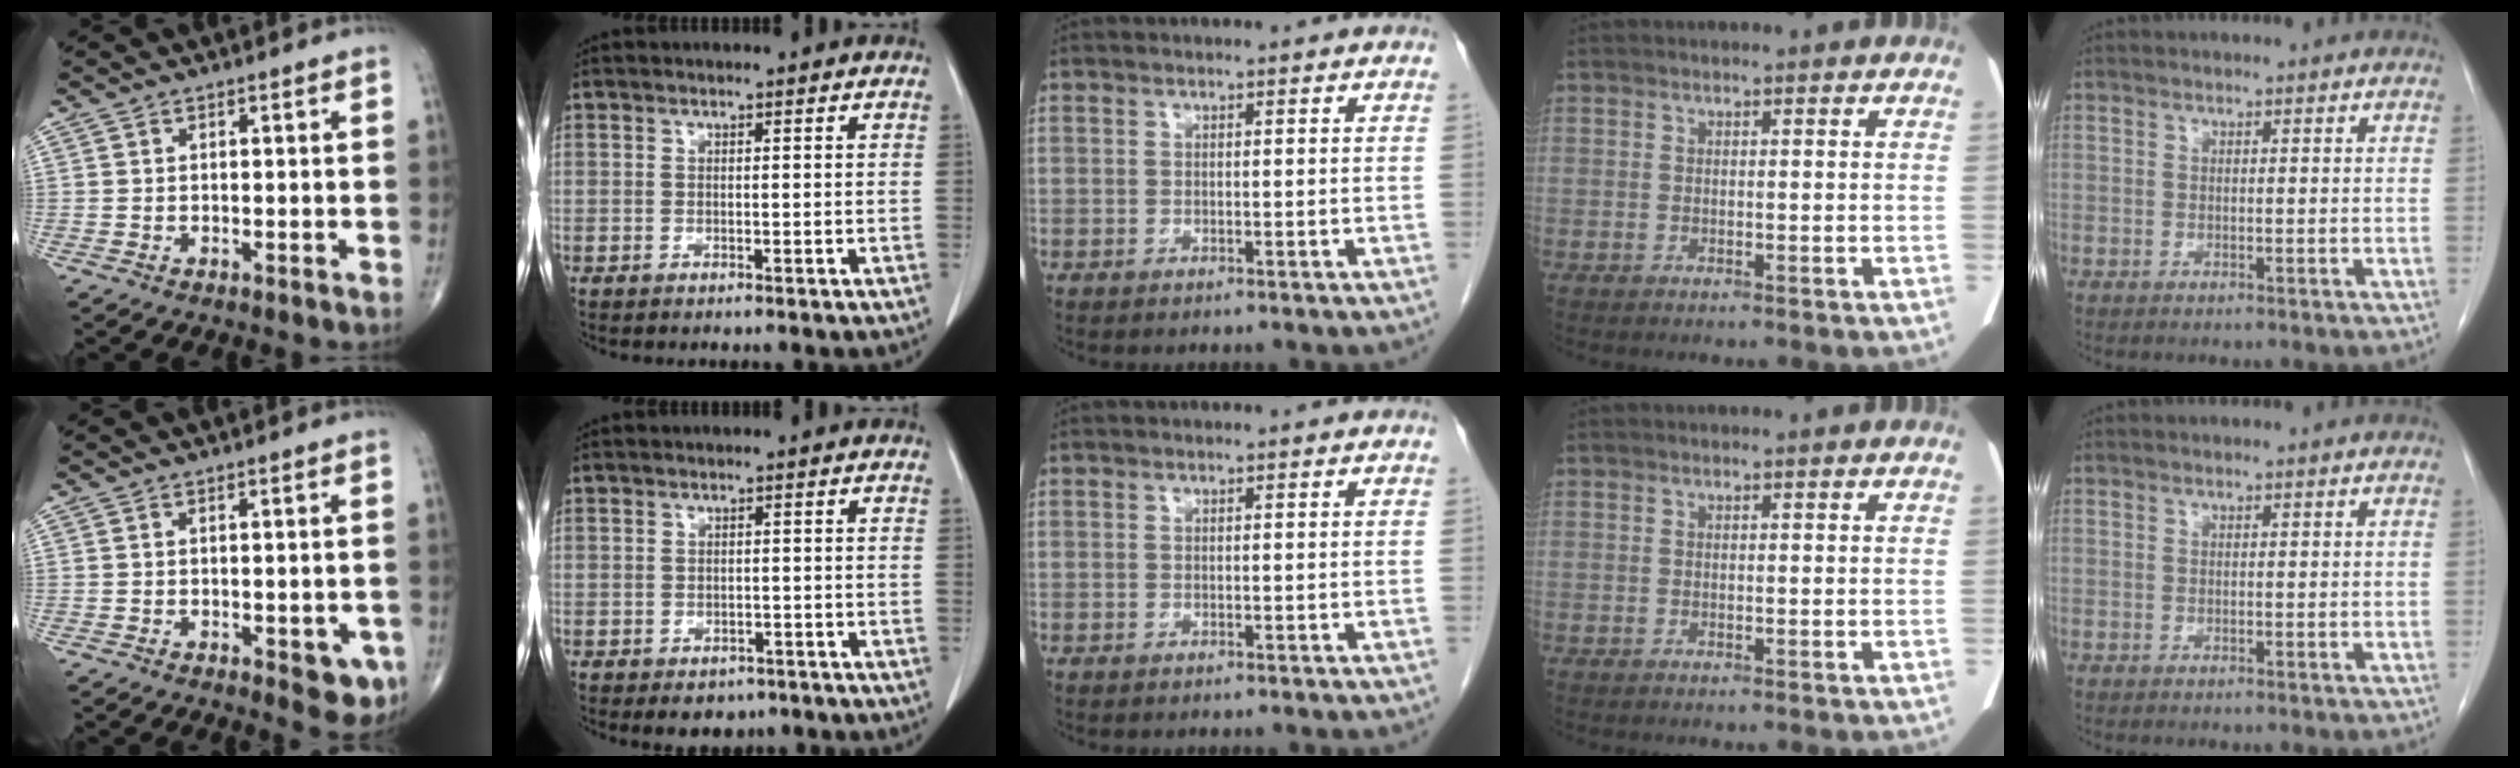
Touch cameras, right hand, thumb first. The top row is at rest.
{"thumb": {"total": 5.7, "force": [-2.0, 2.5, 4.7], "torque": [-0.035, -0.005, -0.020]}, "index": {"total": 3.6, "force": [-2.4, 2.5, 1.0], "torque": [-0.005, 0.005, -0.023]}}